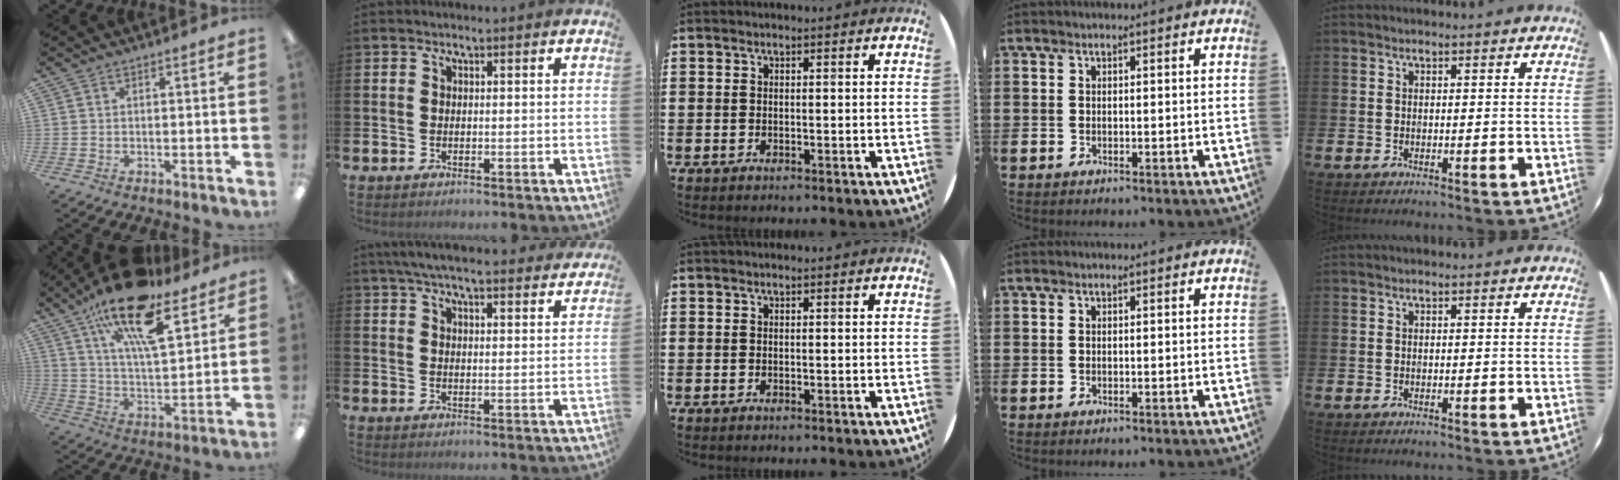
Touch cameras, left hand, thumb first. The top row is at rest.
{"thumb": {"total": 20.3, "force": [13.9, 6.9, 13.1], "torque": [-0.223, -0.080, 0.237]}, "index": {"total": 5.8, "force": [5.5, 0.6, 1.7], "torque": [-0.046, -0.024, 0.100]}}